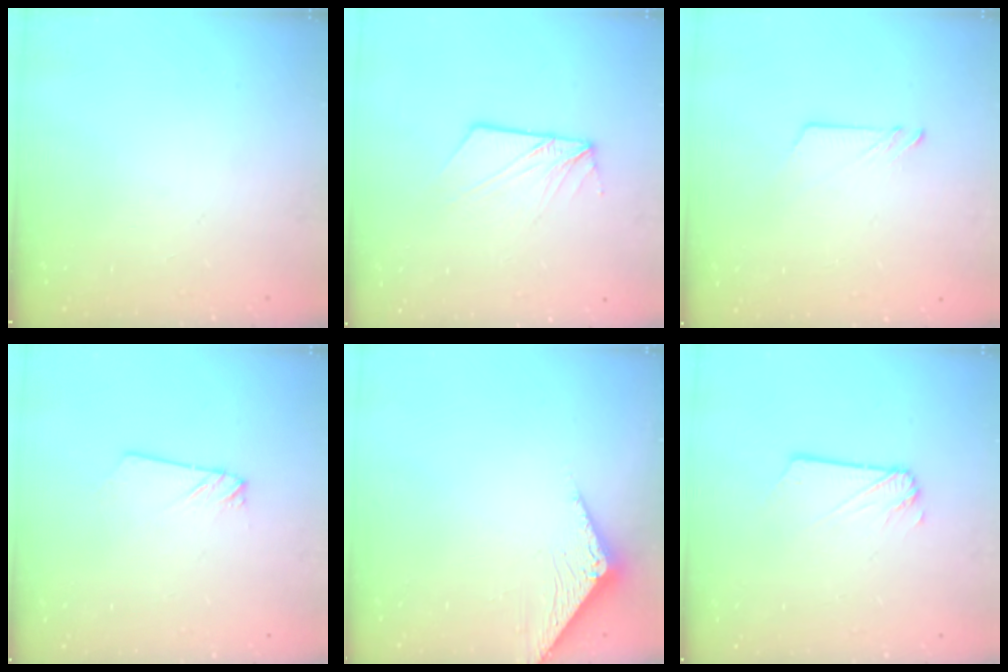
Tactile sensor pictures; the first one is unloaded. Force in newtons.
{"total": 8.3, "press": 8.3, "slide": 0.9}
{"total": 3.9, "press": 3.8, "slide": 0.5}
{"total": 1.6, "press": 1.6, "slide": 0.0}
{"total": 3.0, "press": 3.0, "slide": 0.1}
{"total": 2.2, "press": 2.2, "slide": 0.0}